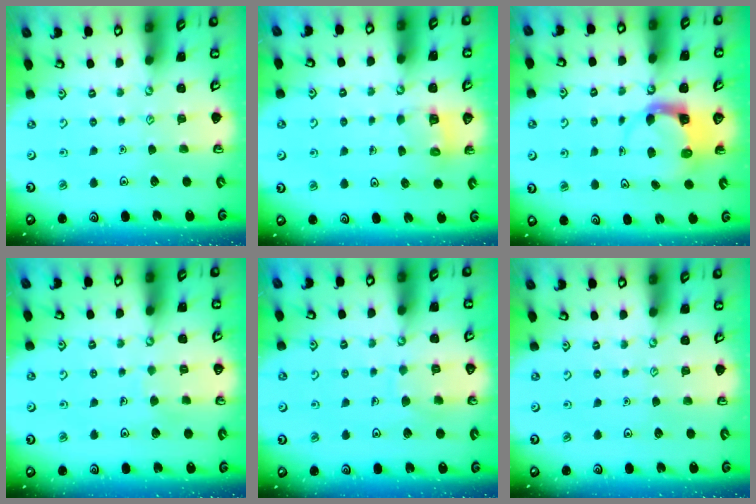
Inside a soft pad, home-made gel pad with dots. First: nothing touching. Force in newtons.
{"total": 3.8, "press": 3.8, "slide": 0.2}
{"total": 3.7, "press": 3.6, "slide": 0.5}
{"total": 3.6, "press": 3.6, "slide": 0.2}
{"total": 6.5, "press": 6.5, "slide": 0.6}
{"total": 0.0}